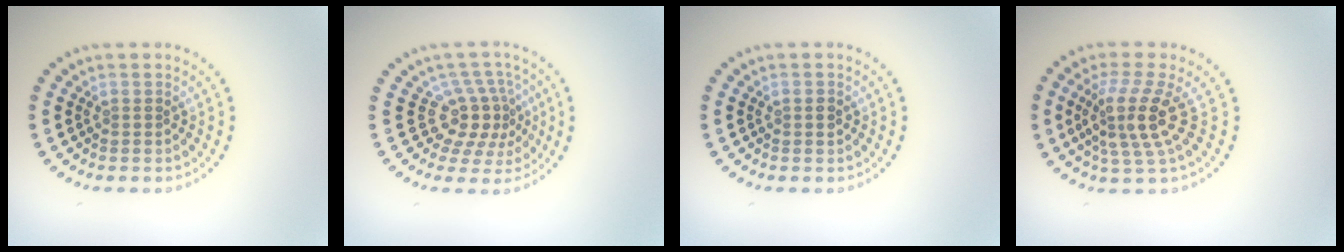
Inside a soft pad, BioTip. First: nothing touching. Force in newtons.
{"total": 3.7, "press": 2.6, "slide": 2.6}
{"total": 1.1, "press": 1.1, "slide": 0.1}
{"total": 4.3, "press": 3.2, "slide": 2.8}